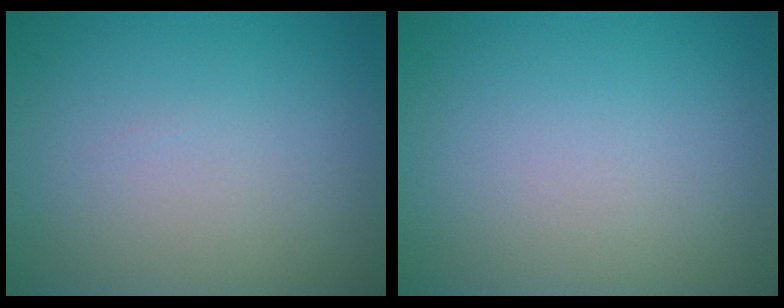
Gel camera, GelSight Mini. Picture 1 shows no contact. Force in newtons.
{"total": 0.0}